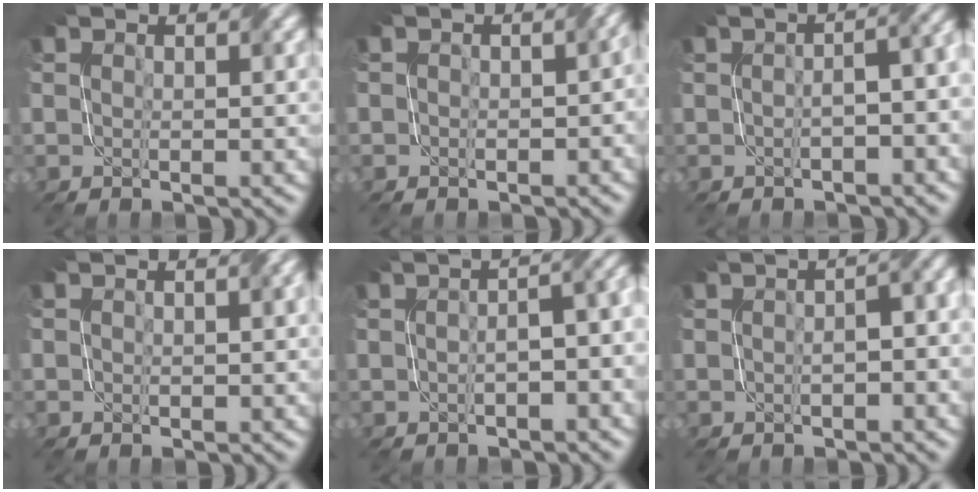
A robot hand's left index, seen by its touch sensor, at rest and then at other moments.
{"total": 3.0, "force": [0.0, 2.1, 2.1], "torque": [-0.013, -0.005, 0.000]}
{"total": 5.0, "force": [-0.7, 2.0, 4.5], "torque": [-0.043, 0.012, -0.010]}
{"total": 1.1, "force": [0.2, 0.5, 0.9], "torque": [-0.014, 0.003, 0.002]}
{"total": 5.3, "force": [-0.7, 2.2, 4.8], "torque": [-0.044, 0.012, -0.010]}
{"total": 4.1, "force": [-0.4, 1.6, 3.8], "torque": [-0.042, 0.012, -0.008]}